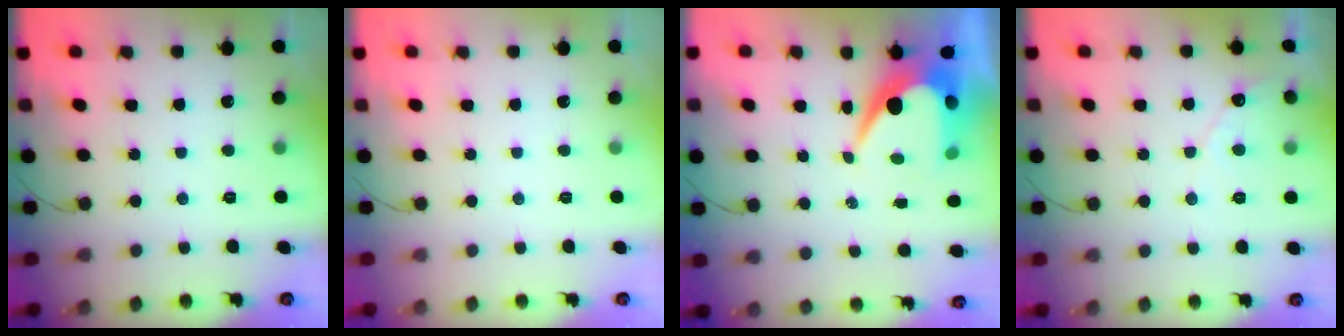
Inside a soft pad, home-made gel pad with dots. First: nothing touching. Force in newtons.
{"total": 0.0}
{"total": 8.9, "press": 8.9, "slide": 0.4}
{"total": 4.3, "press": 4.3, "slide": 0.2}